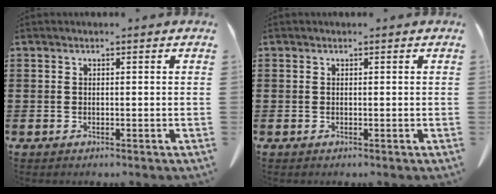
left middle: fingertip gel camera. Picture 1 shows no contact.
{"total": 0.0}